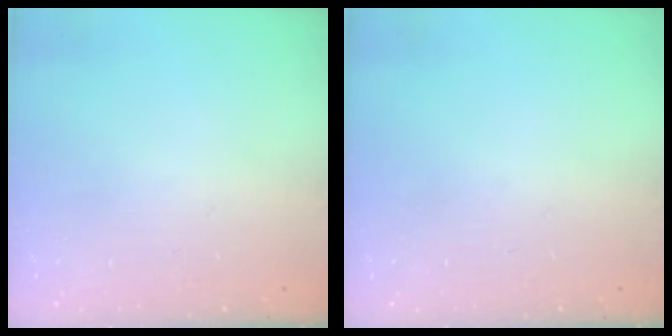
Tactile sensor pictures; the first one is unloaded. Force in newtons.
{"total": 0.0}